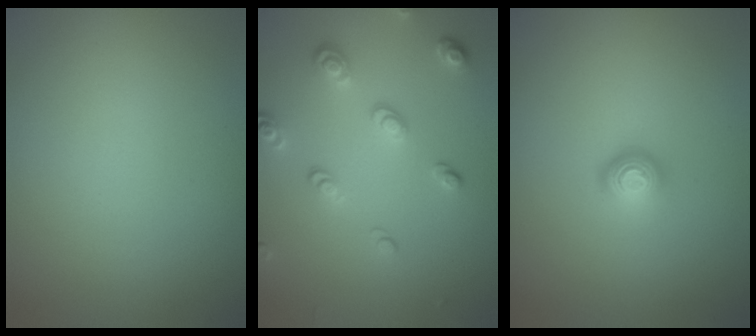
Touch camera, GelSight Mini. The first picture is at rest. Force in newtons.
{"total": 3.3, "press": 2.6, "slide": 2.1}
{"total": 1.6, "press": 1.1, "slide": 1.2}